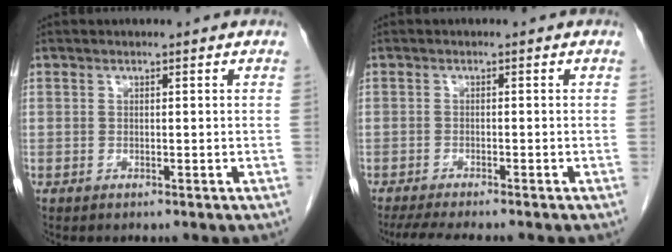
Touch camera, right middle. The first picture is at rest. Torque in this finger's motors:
{"motor_torque": [0.56, -0.39, 0.01, 0.01]}